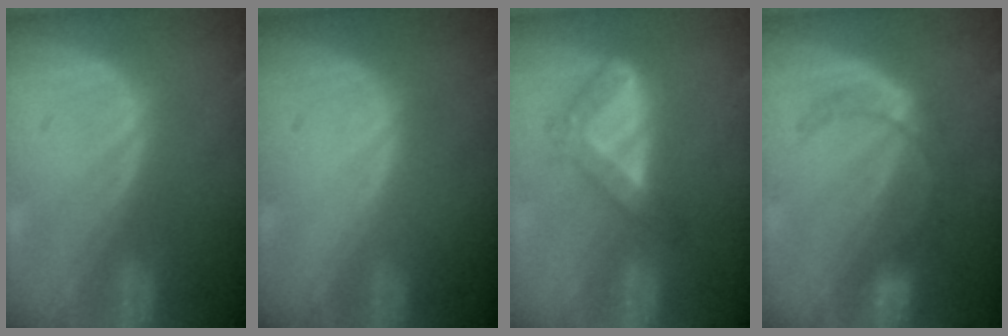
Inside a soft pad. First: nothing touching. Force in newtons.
{"total": 0.0}
{"total": 5.4, "press": 4.7, "slide": 2.7}
{"total": 5.6, "press": 5.2, "slide": 2.1}